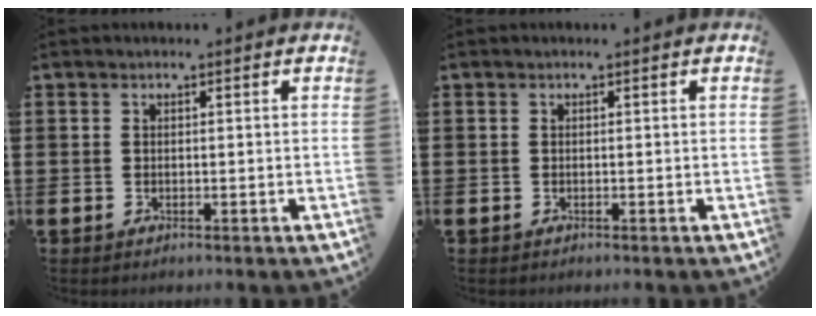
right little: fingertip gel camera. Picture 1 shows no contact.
{"total": 0.0}